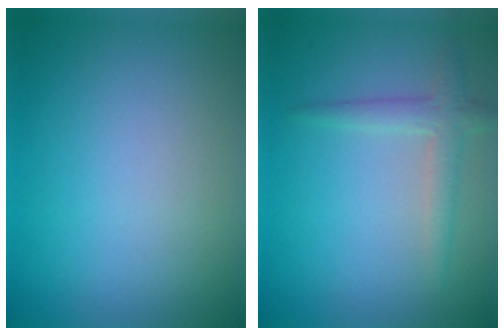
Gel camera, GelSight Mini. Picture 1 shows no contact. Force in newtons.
{"total": 2.3, "press": 2.3, "slide": 0.1}